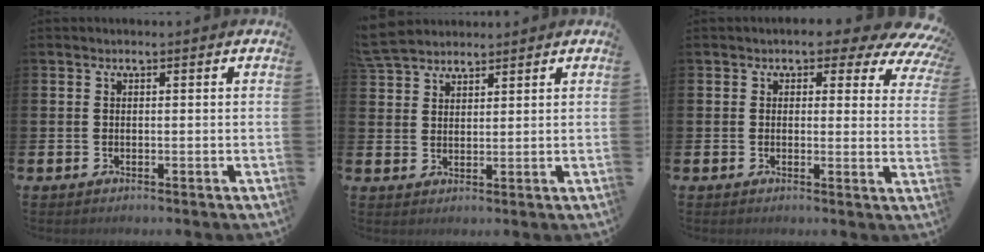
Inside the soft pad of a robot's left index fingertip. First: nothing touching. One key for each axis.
{"total": 5.2, "fx": 4.9, "fy": 1.6, "fz": 0.9, "tx": -0.031, "ty": -0.011, "tz": 0.094}
{"total": 4.0, "fx": 2.5, "fy": 2.4, "fz": 2.0, "tx": -0.028, "ty": -0.021, "tz": 0.032}